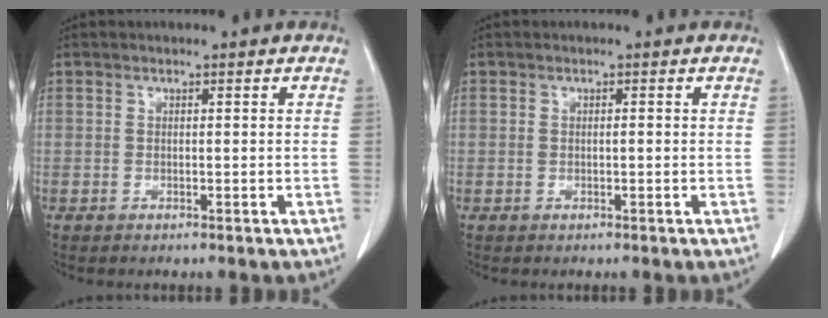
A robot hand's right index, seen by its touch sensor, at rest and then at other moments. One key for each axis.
{"total": 0.7, "fx": 0.1, "fy": 0.3, "fz": 0.6, "tx": -0.013, "ty": 0.006, "tz": 0.005}